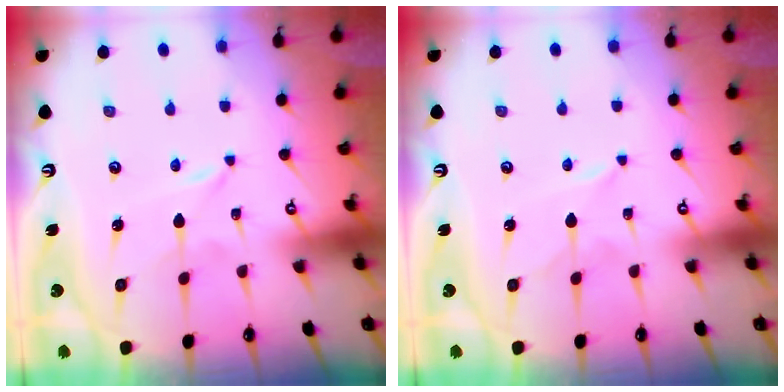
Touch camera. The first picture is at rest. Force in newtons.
{"total": 3.0, "press": 2.9, "slide": 0.4}